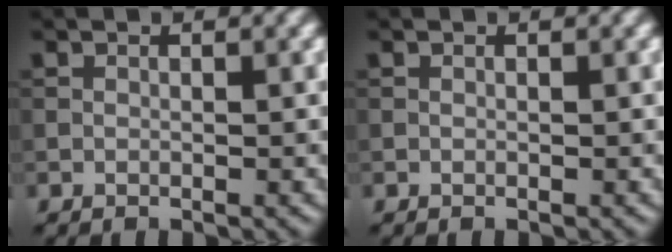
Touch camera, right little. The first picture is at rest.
{"total": 0.0}